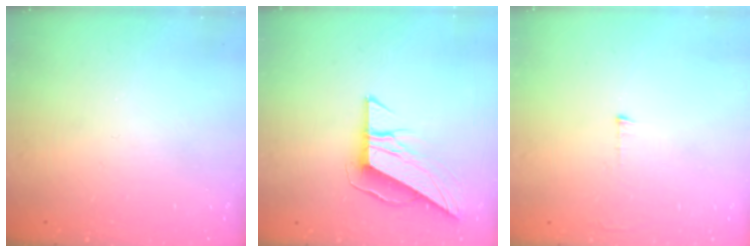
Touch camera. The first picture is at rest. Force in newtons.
{"total": 8.3, "press": 8.3, "slide": 0.2}
{"total": 3.0, "press": 3.0, "slide": 0.3}